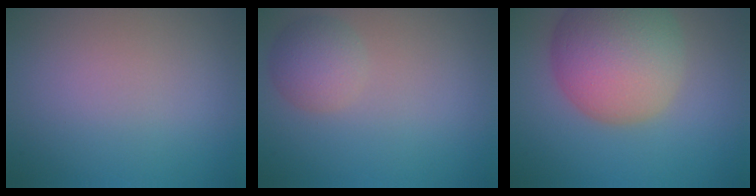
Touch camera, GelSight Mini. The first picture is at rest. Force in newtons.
{"total": 2.7, "press": 2.7, "slide": 0.1}
{"total": 9.7, "press": 9.7, "slide": 0.6}